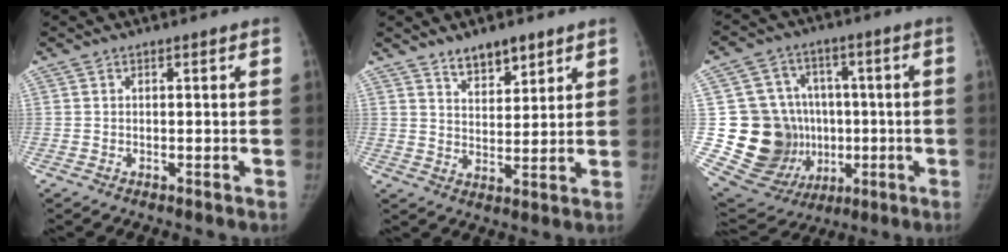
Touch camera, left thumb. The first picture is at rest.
{"total": 6.6, "force": [4.9, 2.9, 3.3], "torque": [-0.027, -0.036, 0.084]}
{"total": 19.5, "force": [-1.3, 17.4, 8.9], "torque": [-0.114, 0.030, 0.013]}